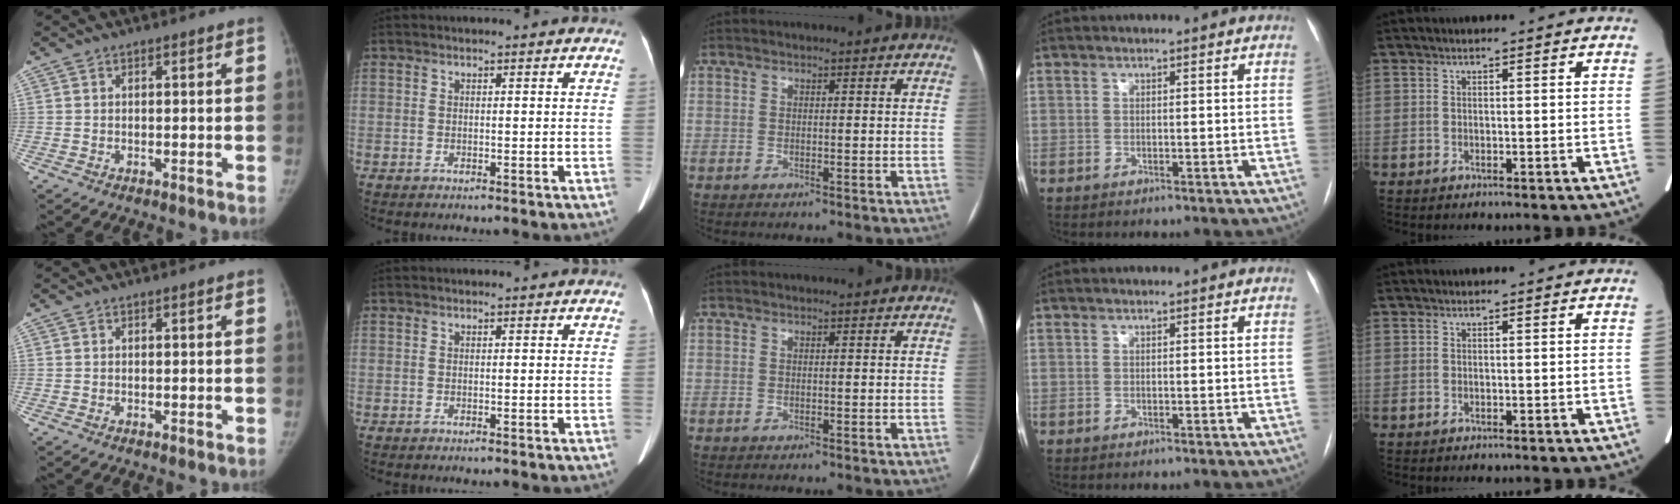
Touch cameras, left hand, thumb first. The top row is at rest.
{}